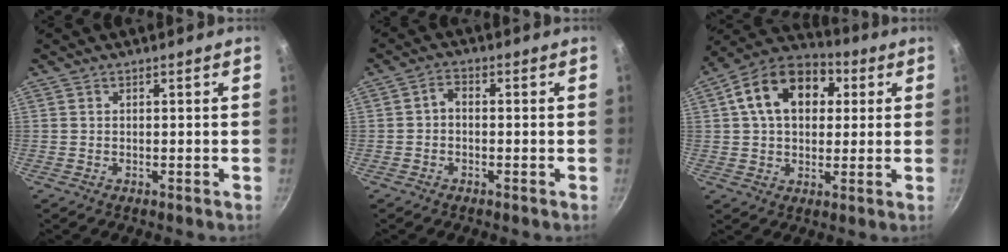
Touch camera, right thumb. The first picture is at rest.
{"total": 2.4, "force": [-0.7, 1.6, 1.6], "torque": [-0.030, 0.016, -0.017]}
{"total": 16.3, "force": [4.2, 11.4, 10.9], "torque": [-0.157, 0.023, 0.050]}